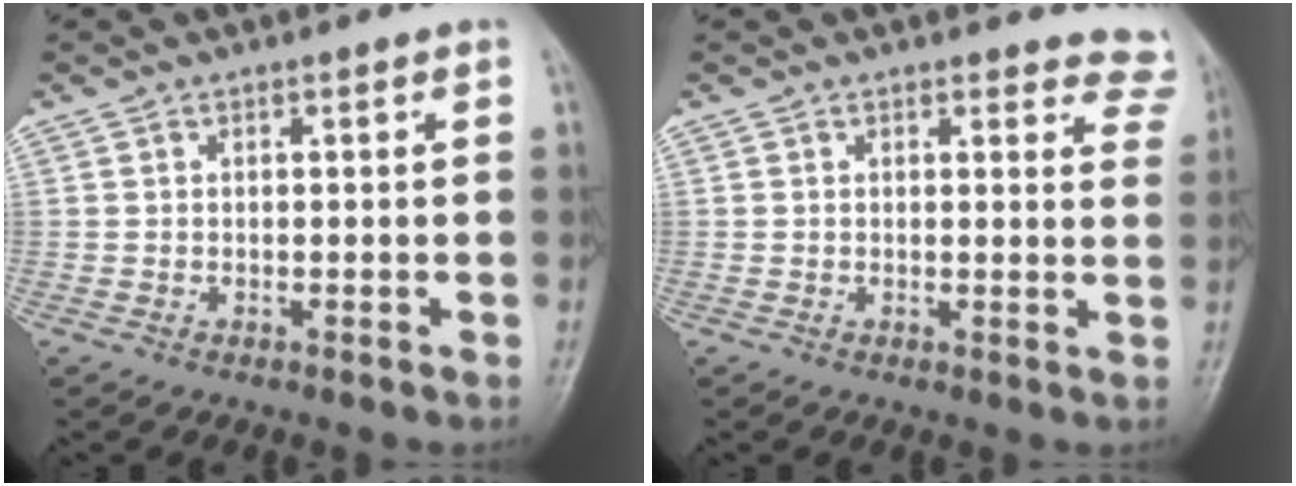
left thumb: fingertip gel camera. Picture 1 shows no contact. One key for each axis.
{"total": 6.5, "fx": 6.1, "fy": 2.2, "fz": 0.5, "tx": 0.046, "ty": -0.028, "tz": 0.034}